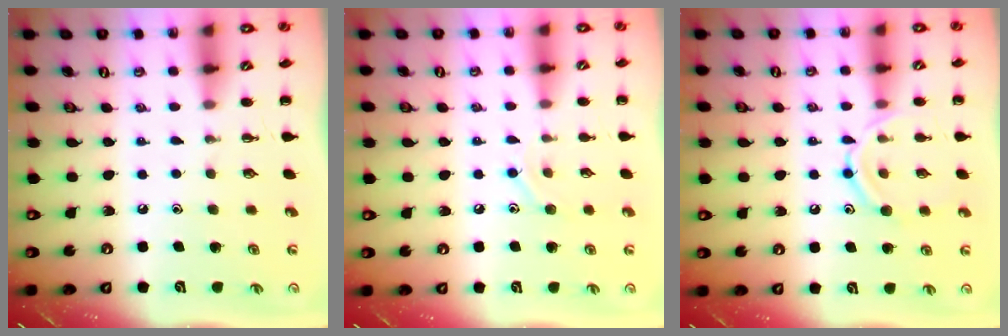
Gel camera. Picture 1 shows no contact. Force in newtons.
{"total": 7.9, "press": 7.7, "slide": 1.6}
{"total": 12.4, "press": 12.4, "slide": 1.2}